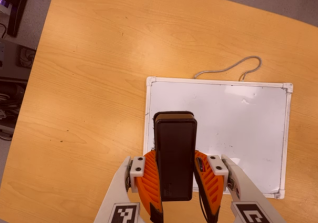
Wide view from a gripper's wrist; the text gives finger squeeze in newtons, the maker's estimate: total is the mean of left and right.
{"total": 5.5, "left": 5.1, "right": 5.9}